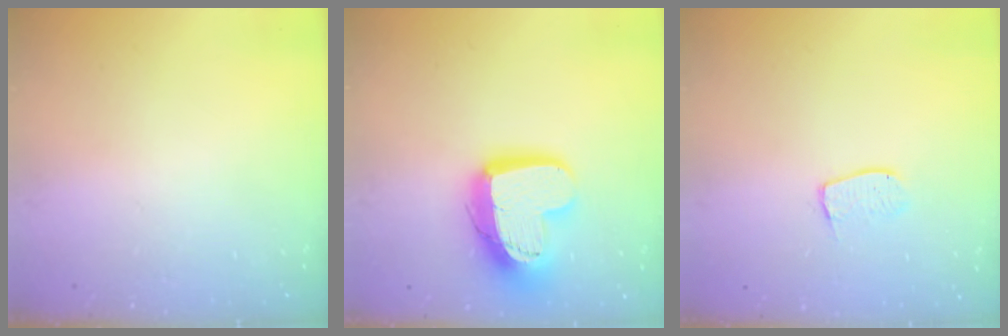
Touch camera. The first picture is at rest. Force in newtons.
{"total": 17.0, "press": 17.0, "slide": 1.7}
{"total": 6.6, "press": 6.5, "slide": 0.5}